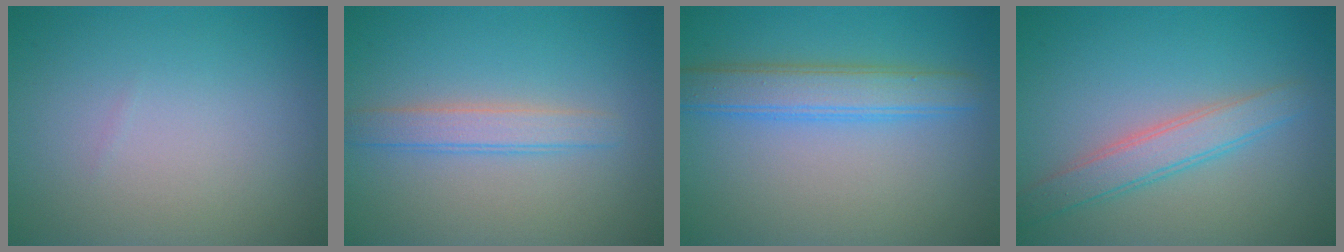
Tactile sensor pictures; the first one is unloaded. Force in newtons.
{"total": 2.4, "press": 2.4, "slide": 0.2}
{"total": 3.9, "press": 3.9, "slide": 0.1}
{"total": 3.1, "press": 3.1, "slide": 0.1}